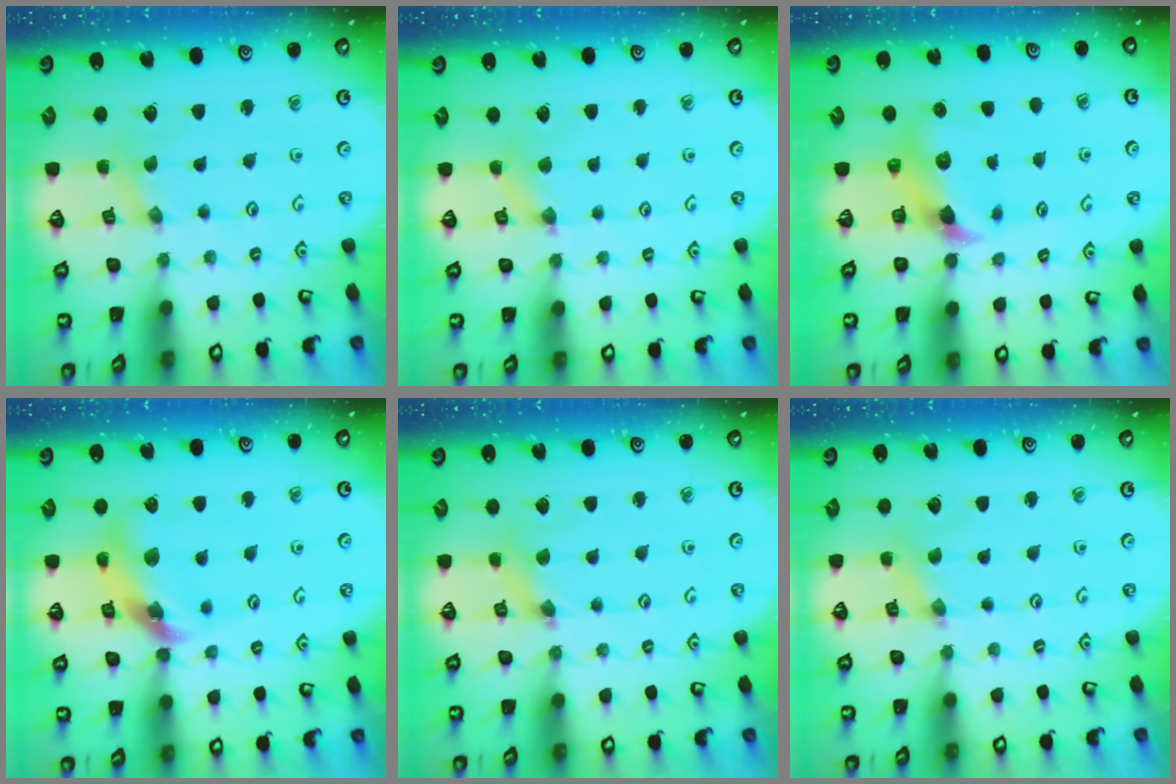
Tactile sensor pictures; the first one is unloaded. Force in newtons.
{"total": 3.3, "press": 3.3, "slide": 0.4}
{"total": 6.0, "press": 6.0, "slide": 0.6}
{"total": 13.8, "press": 13.7, "slide": 1.6}
{"total": 1.9, "press": 1.9, "slide": 0.2}
{"total": 1.7, "press": 1.7, "slide": 0.2}